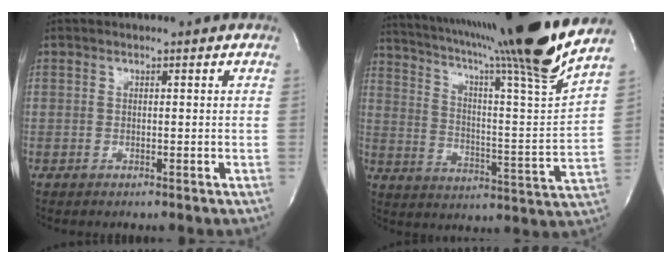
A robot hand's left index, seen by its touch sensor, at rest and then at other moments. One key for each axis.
{"total": 26.0, "fx": 21.2, "fy": -2.0, "fz": 14.9, "tx": -0.252, "ty": -0.059, "tz": 0.306}